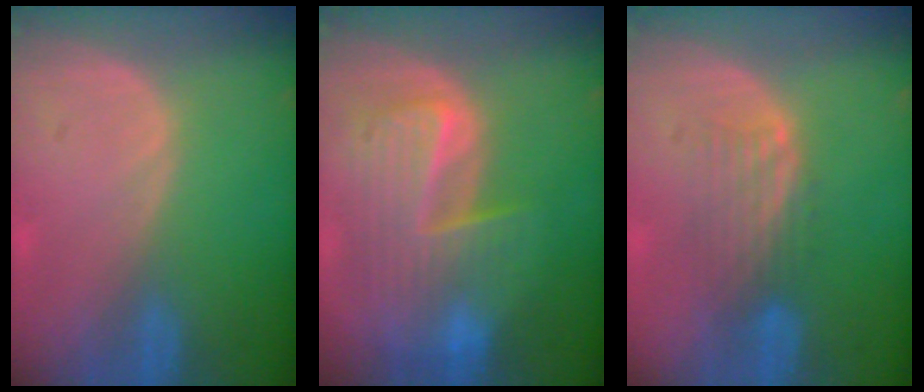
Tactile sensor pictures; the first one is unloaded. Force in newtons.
{"total": 10.0, "press": 8.7, "slide": 5.0}
{"total": 4.6, "press": 4.0, "slide": 2.4}